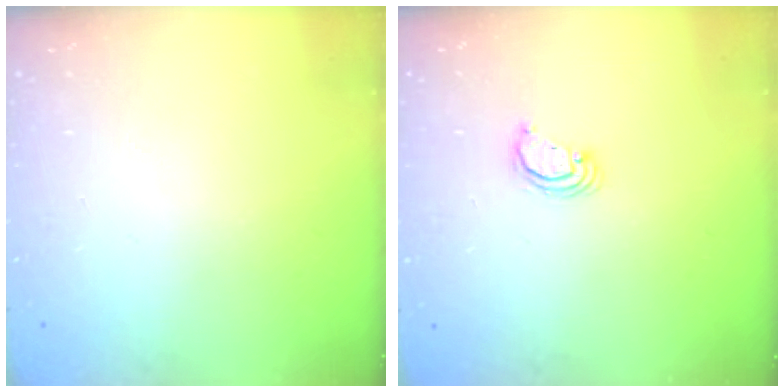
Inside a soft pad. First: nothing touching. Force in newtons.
{"total": 2.7, "press": 2.7, "slide": 0.2}